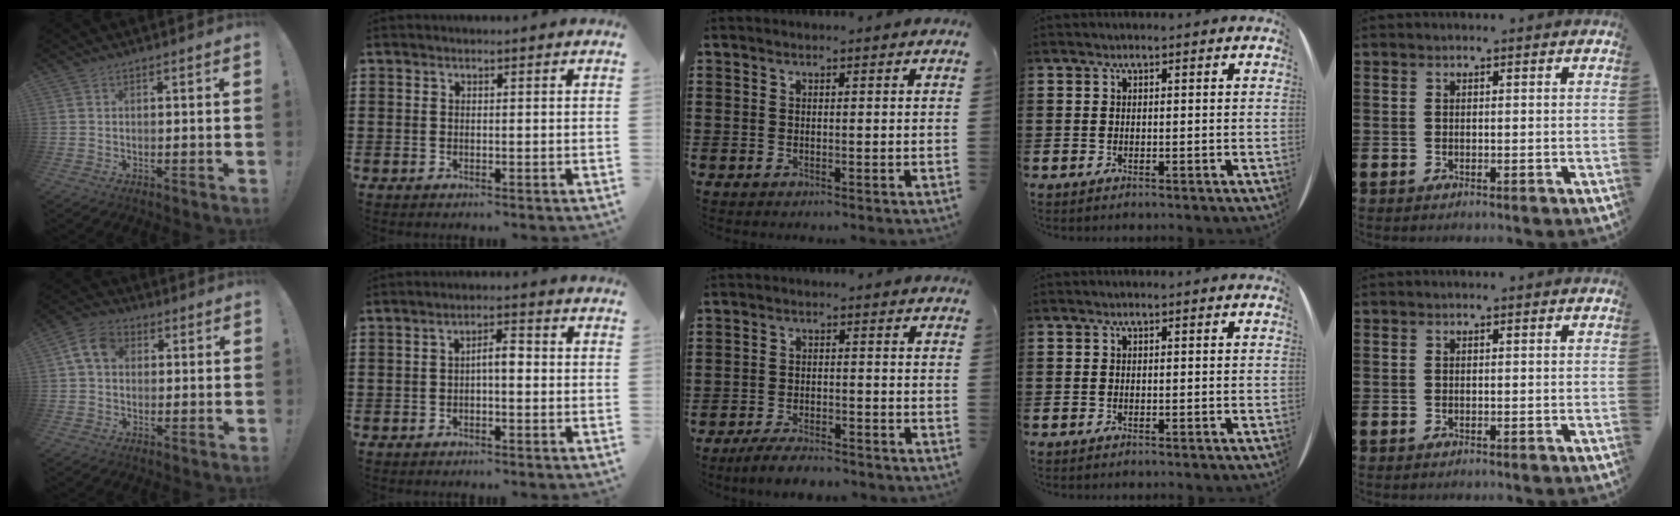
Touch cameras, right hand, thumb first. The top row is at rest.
{"thumb": {"total": 8.0, "force": [2.2, 5.9, 5.1], "torque": [-0.094, 0.010, 0.044]}, "index": {"total": 2.9, "force": [-0.4, 0.7, 2.7], "torque": [-0.050, 0.005, -0.011]}, "middle": {"total": 3.9, "force": [-3.7, 0.4, 1.2], "torque": [-0.027, 0.000, -0.075]}}